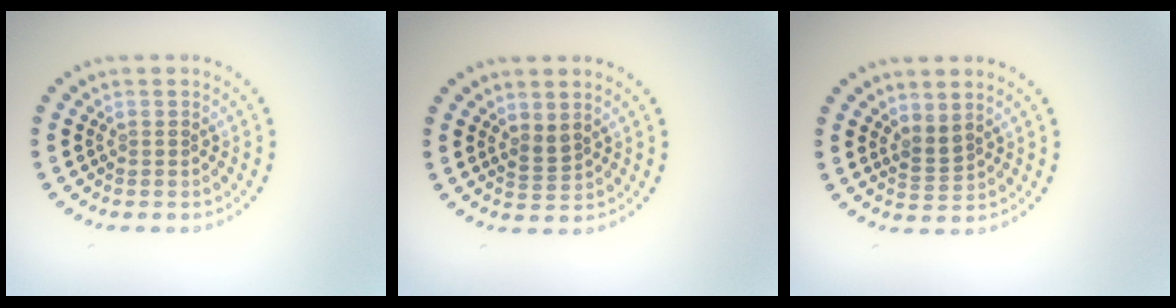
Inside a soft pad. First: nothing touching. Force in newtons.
{"total": 1.4, "press": 1.1, "slide": 0.7}
{"total": 1.7, "press": 1.3, "slide": 1.1}